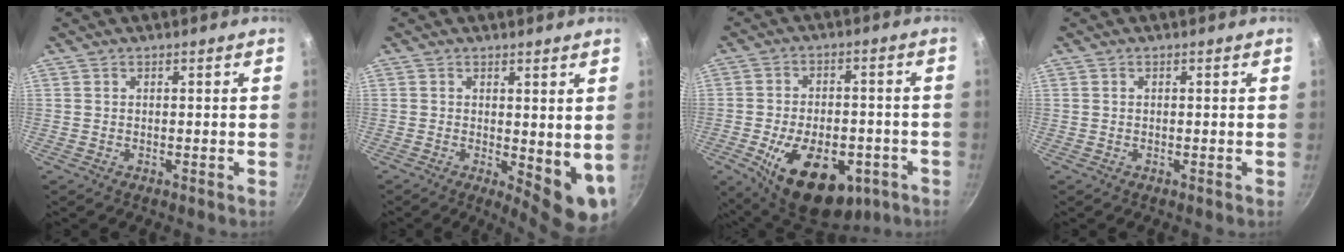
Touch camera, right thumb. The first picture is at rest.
{"total": 8.2, "force": [0.5, 3.3, 7.5], "torque": [-0.078, -0.018, 0.012]}
{"total": 19.8, "force": [-7.6, 11.7, 14.1], "torque": [-0.196, 0.017, -0.099]}
{"total": 0.0}